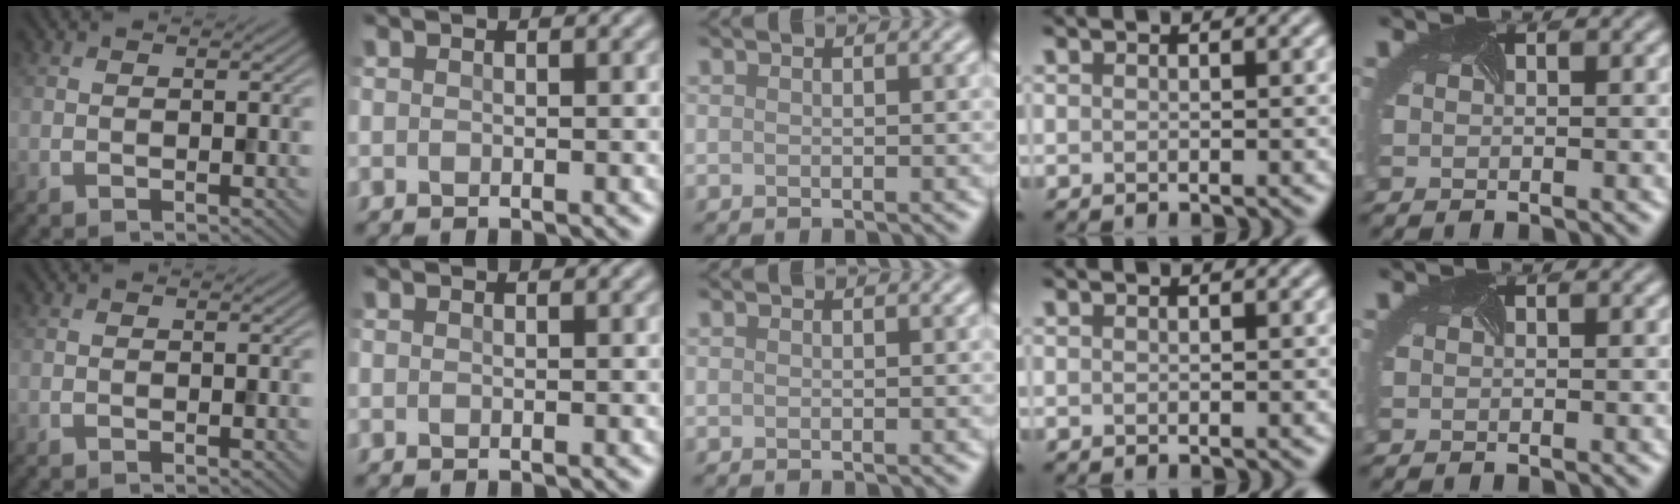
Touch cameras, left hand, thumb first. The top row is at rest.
{}